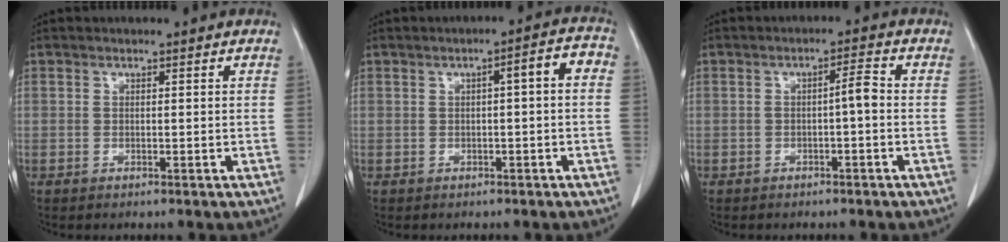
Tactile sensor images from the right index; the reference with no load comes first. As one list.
[{"total": 4.1, "force": [0.1, 0.6, 4.1], "torque": [-0.050, 0.018, -0.003]}, {"total": 2.7, "force": [-0.6, 0.2, 2.6], "torque": [-0.040, 0.007, -0.010]}]